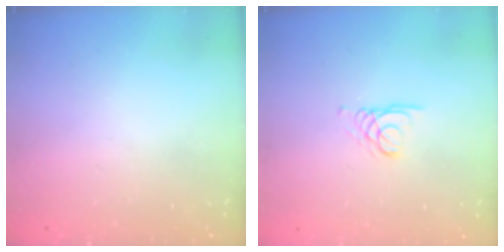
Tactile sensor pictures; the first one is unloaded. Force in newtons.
{"total": 1.7, "press": 1.7, "slide": 0.2}